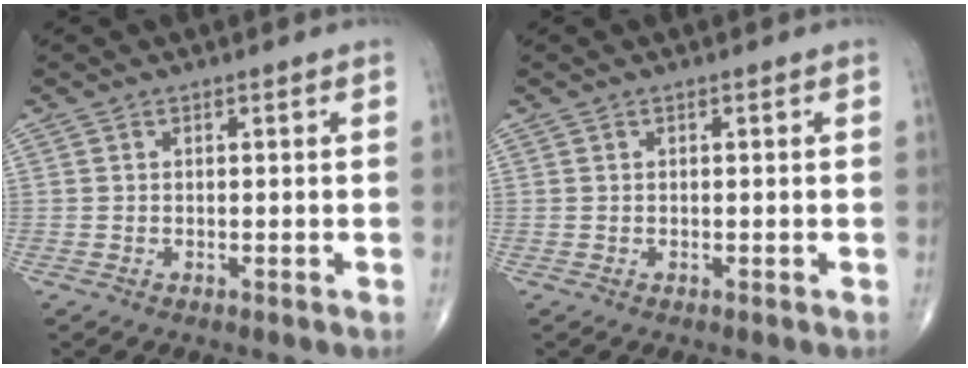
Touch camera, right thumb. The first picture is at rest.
{"total": 0.0}